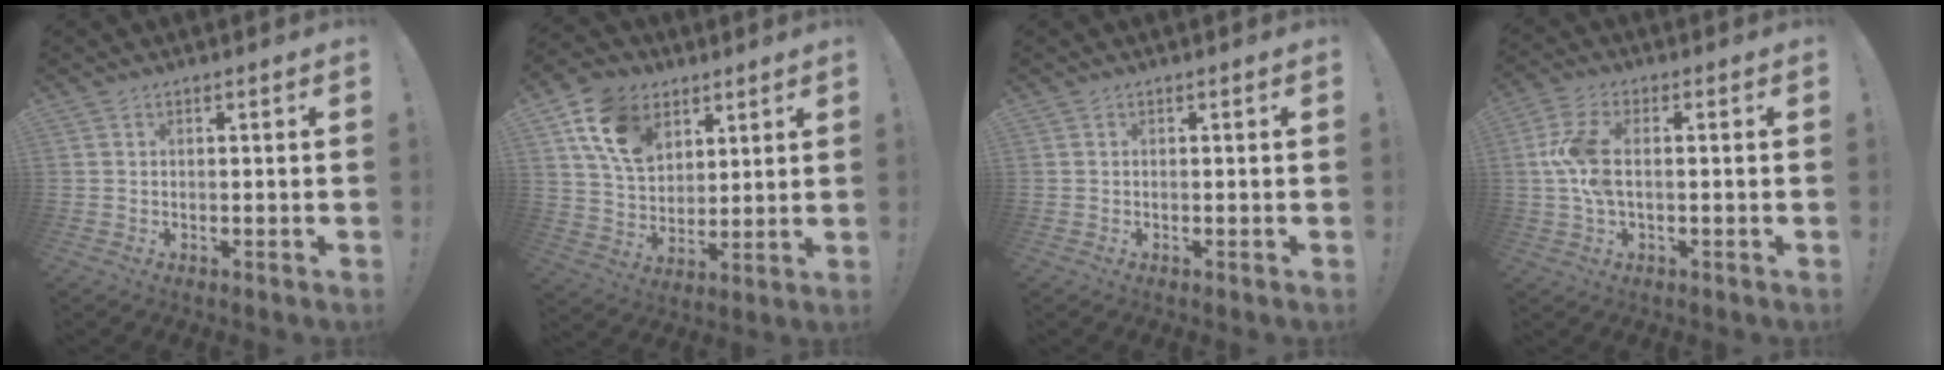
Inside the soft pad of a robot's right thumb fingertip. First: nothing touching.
{"total": 15.2, "force": [7.7, 10.6, 7.6], "torque": [-0.125, -0.027, 0.151]}
{"total": 0.0}
{"total": 9.2, "force": [0.0, 4.3, 8.1], "torque": [-0.165, 0.001, 0.003]}